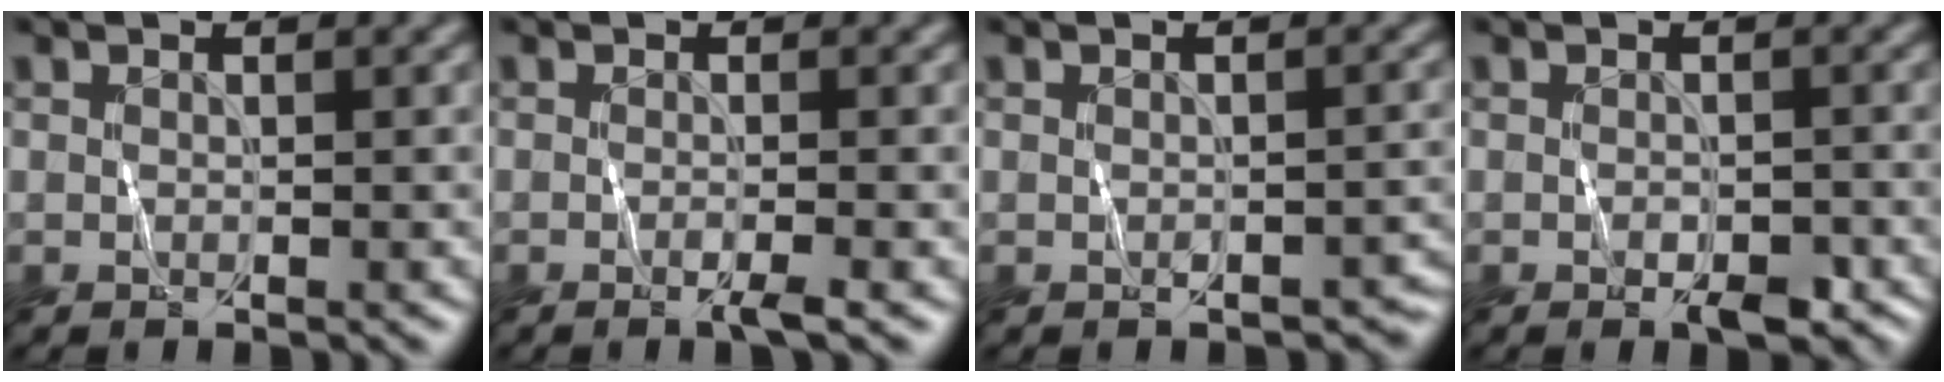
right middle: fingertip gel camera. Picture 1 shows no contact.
{"total": 1.4, "force": [-0.5, 0.1, 1.3], "torque": [-0.019, -0.003, -0.012]}
{"total": 1.4, "force": [-0.7, 1.0, 0.8], "torque": [-0.012, -0.006, -0.005]}
{"total": 2.2, "force": [-0.9, 1.2, 1.7], "torque": [-0.025, -0.001, -0.010]}